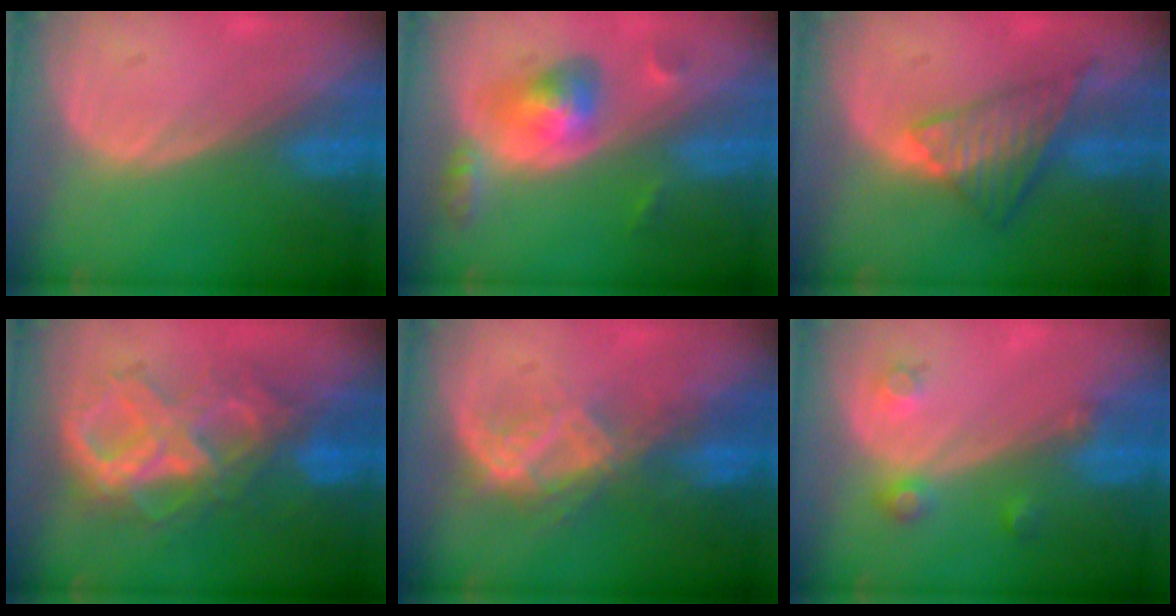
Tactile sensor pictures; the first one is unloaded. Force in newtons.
{"total": 5.9, "press": 5.5, "slide": 1.9}
{"total": 7.4, "press": 6.4, "slide": 3.6}
{"total": 10.1, "press": 10.0, "slide": 1.2}
{"total": 6.9, "press": 6.5, "slide": 2.2}
{"total": 3.6, "press": 3.2, "slide": 1.6}